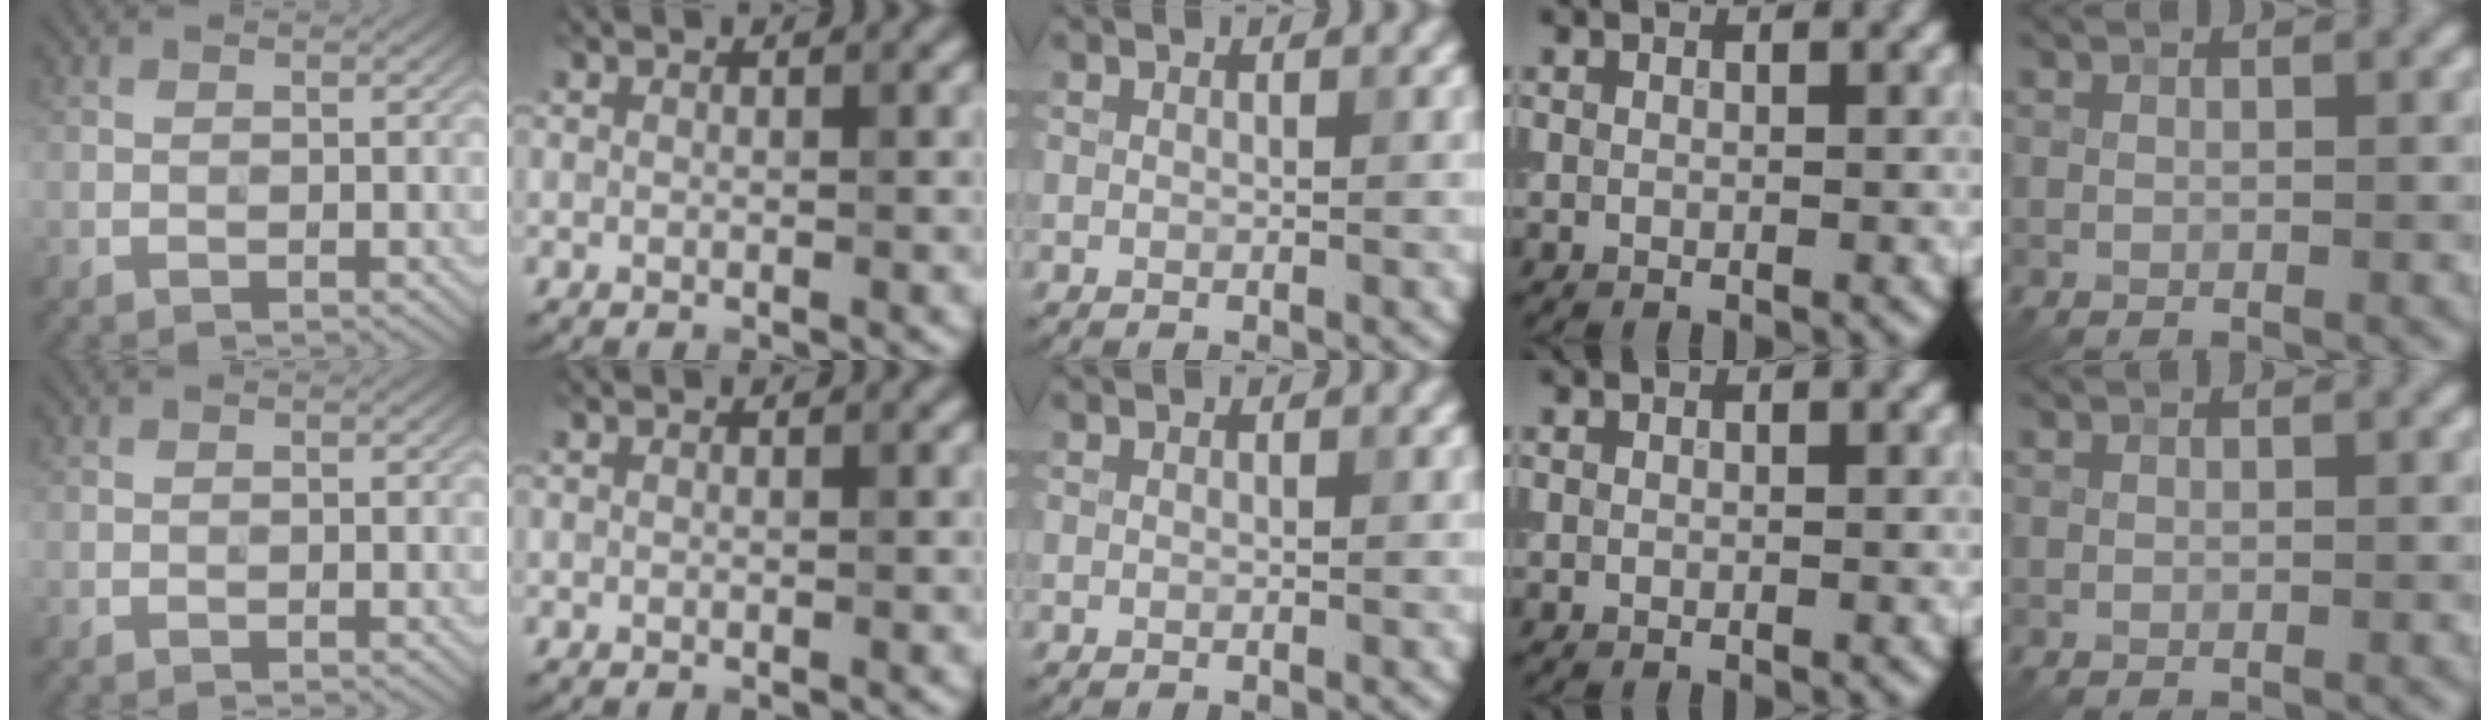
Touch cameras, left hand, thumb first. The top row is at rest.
{}